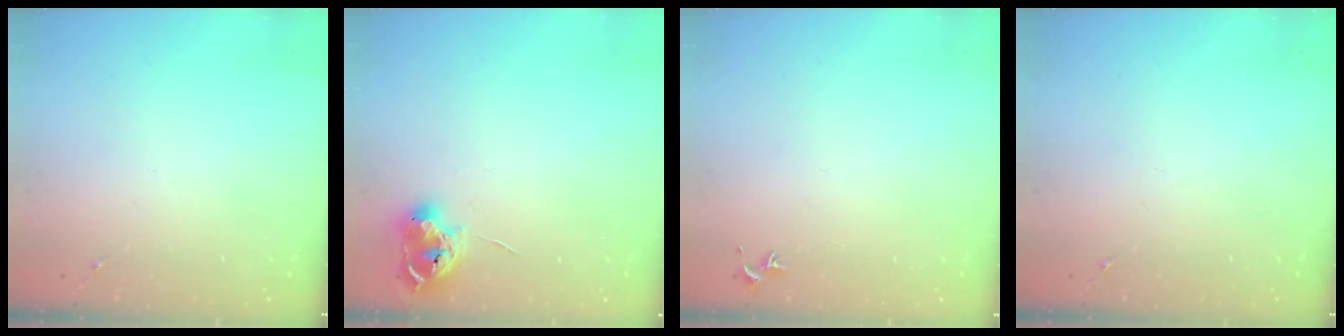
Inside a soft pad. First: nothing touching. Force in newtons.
{"total": 9.6, "press": 9.6, "slide": 0.6}
{"total": 0.8, "press": 0.7, "slide": 0.3}
{"total": 0.0}